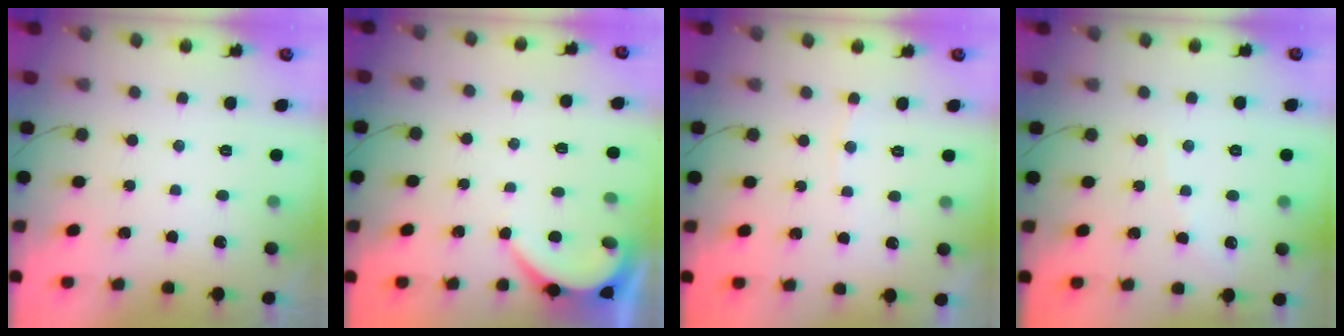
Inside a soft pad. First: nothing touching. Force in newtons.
{"total": 3.5, "press": 3.5, "slide": 0.4}
{"total": 2.9, "press": 2.9, "slide": 0.3}
{"total": 3.4, "press": 3.4, "slide": 0.4}